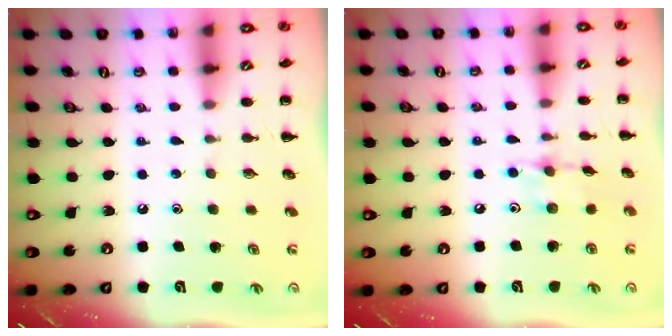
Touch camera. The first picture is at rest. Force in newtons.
{"total": 6.3, "press": 6.3, "slide": 0.7}